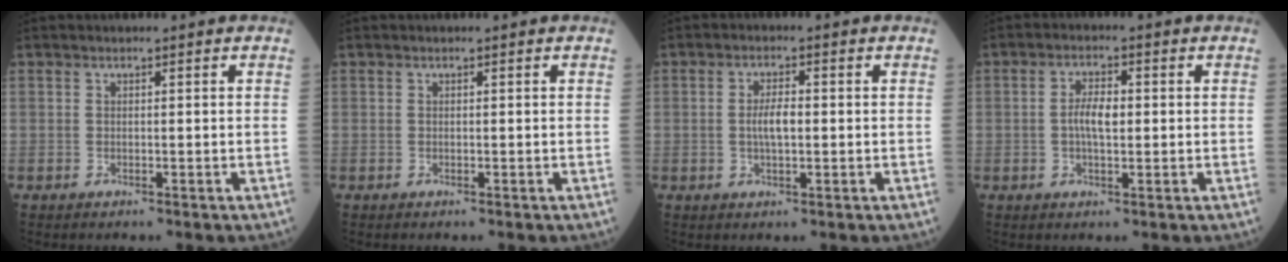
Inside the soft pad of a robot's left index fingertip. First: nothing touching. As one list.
[{"total": 0.0}, {"total": 3.4, "force": [-0.2, 1.1, 3.2], "torque": [-0.067, 0.000, -0.004]}, {"total": 3.9, "force": [-0.1, 1.5, 3.6], "torque": [-0.077, 0.004, -0.004]}]